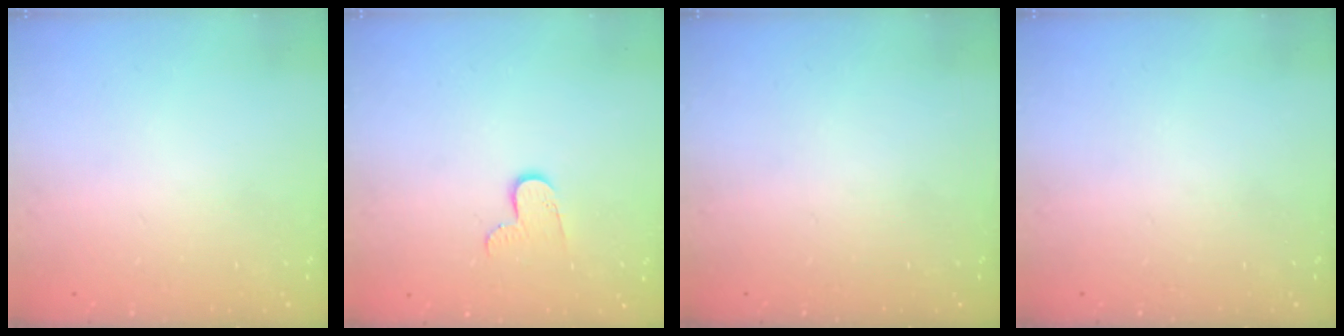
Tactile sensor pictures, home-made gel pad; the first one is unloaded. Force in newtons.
{"total": 6.7, "press": 6.7, "slide": 0.5}
{"total": 0.0}
{"total": 0.0}